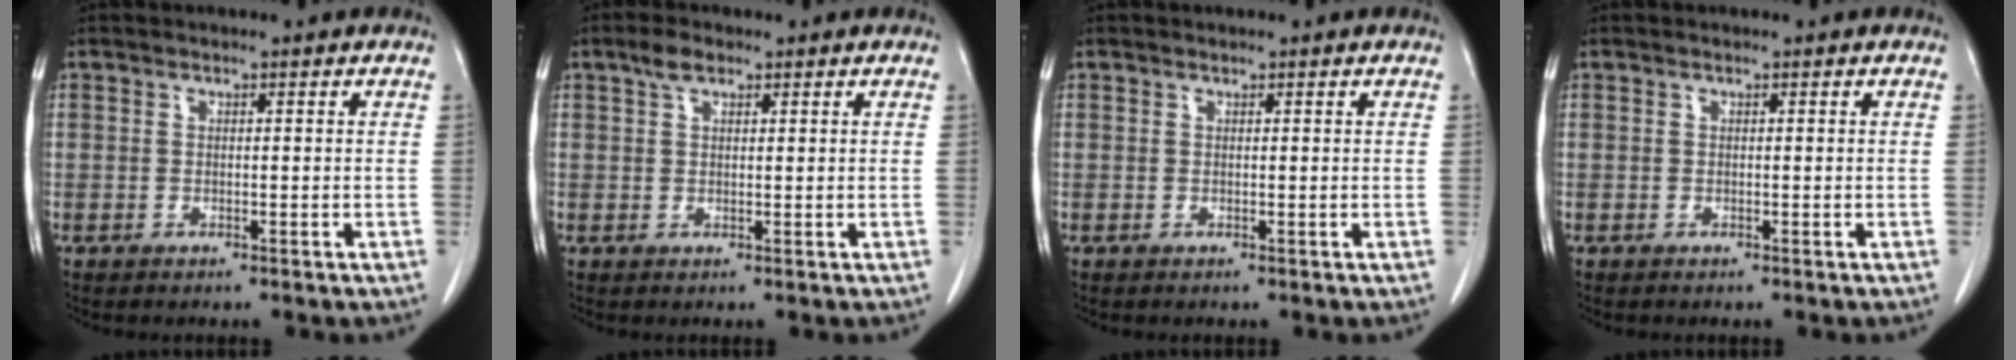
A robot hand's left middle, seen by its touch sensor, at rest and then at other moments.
{"total": 2.3, "force": [1.5, 1.1, 1.4], "torque": [-0.030, 0.007, 0.030]}
{"total": 0.0}
{"total": 0.0}